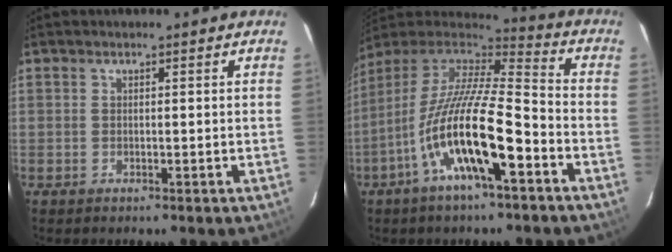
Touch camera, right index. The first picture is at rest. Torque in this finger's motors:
{"motor_torque": [1.36, -0.78, 1.05, 0.21]}